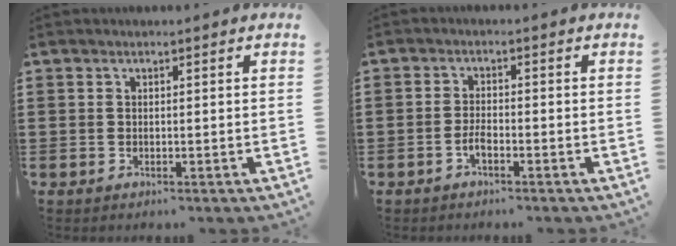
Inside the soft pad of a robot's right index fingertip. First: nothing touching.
{"total": 2.2, "force": [-1.2, 0.7, 1.7], "torque": [-0.039, 0.000, -0.026]}